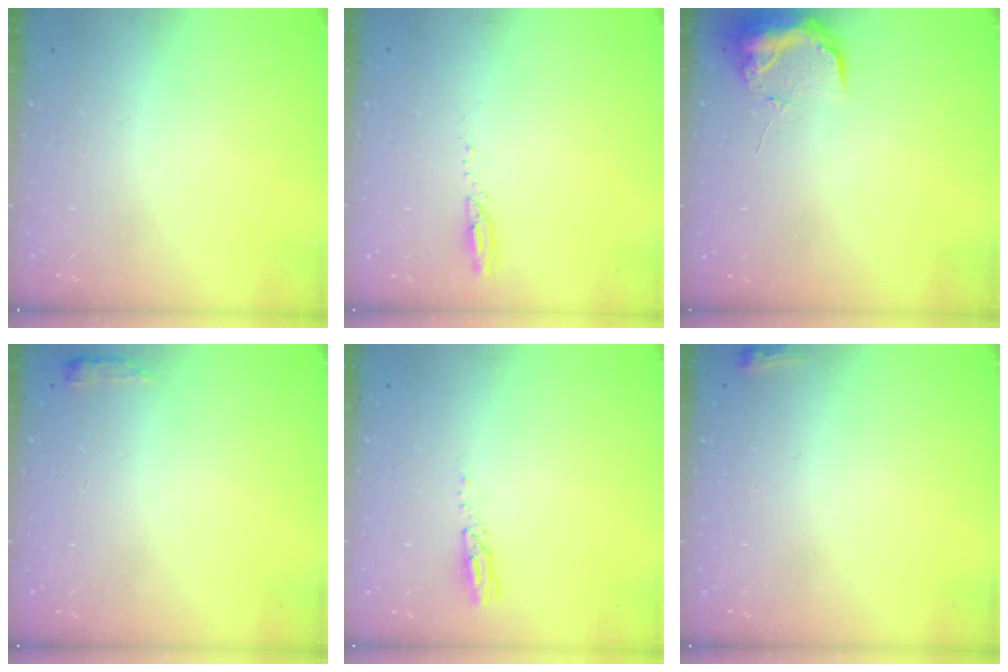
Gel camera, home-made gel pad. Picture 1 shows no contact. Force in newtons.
{"total": 2.4, "press": 2.4, "slide": 0.3}
{"total": 9.5, "press": 9.4, "slide": 1.0}
{"total": 2.9, "press": 2.8, "slide": 0.6}
{"total": 3.5, "press": 3.5, "slide": 0.3}
{"total": 3.5, "press": 3.4, "slide": 0.8}